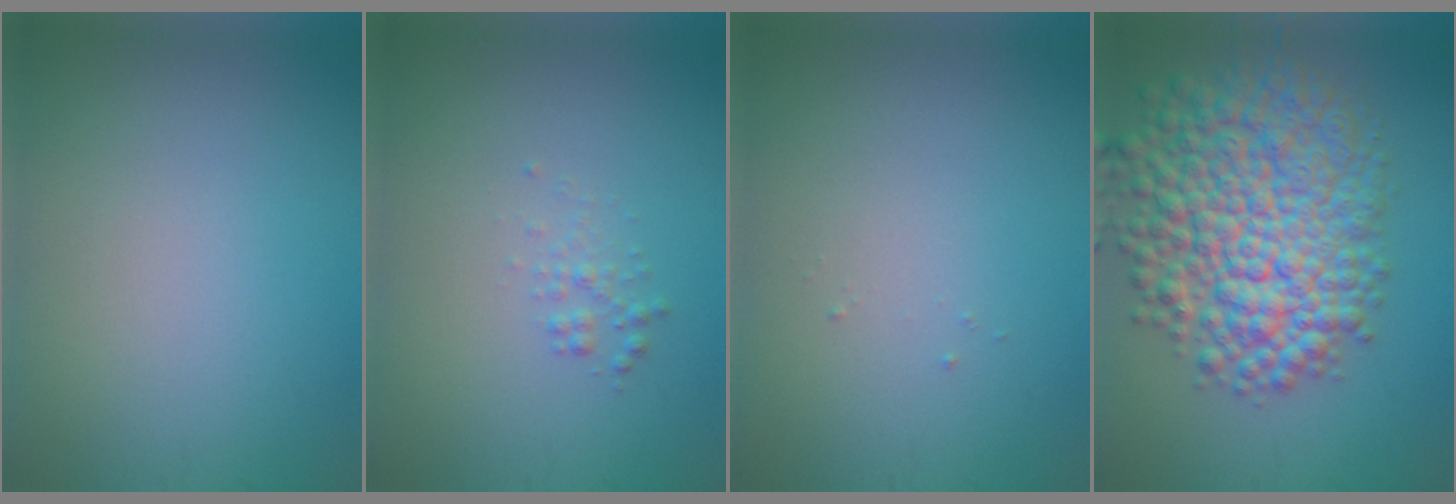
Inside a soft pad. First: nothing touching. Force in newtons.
{"total": 1.0, "press": 1.0, "slide": 0.0}
{"total": 0.0}
{"total": 11.1, "press": 11.1, "slide": 0.3}